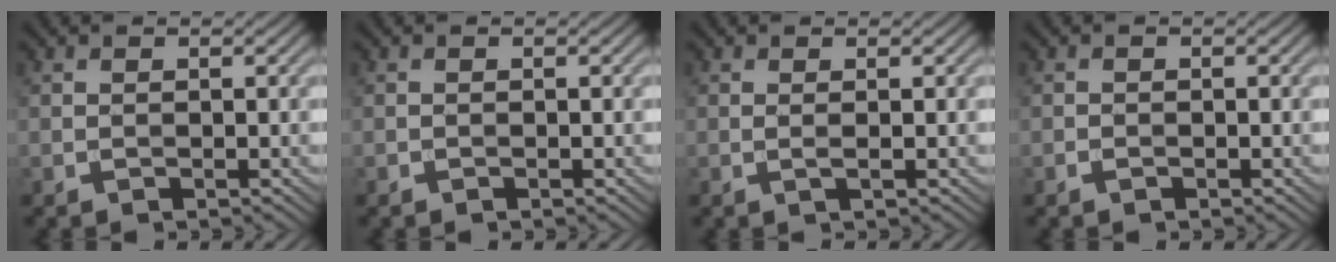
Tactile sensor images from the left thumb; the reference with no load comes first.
{"total": 0.0}
{"total": 0.9, "force": [0.0, 0.0, 0.9], "torque": [-0.022, 0.000, -0.002]}
{"total": 0.7, "force": [-0.5, 0.4, 0.3], "torque": [-0.004, -0.002, -0.008]}